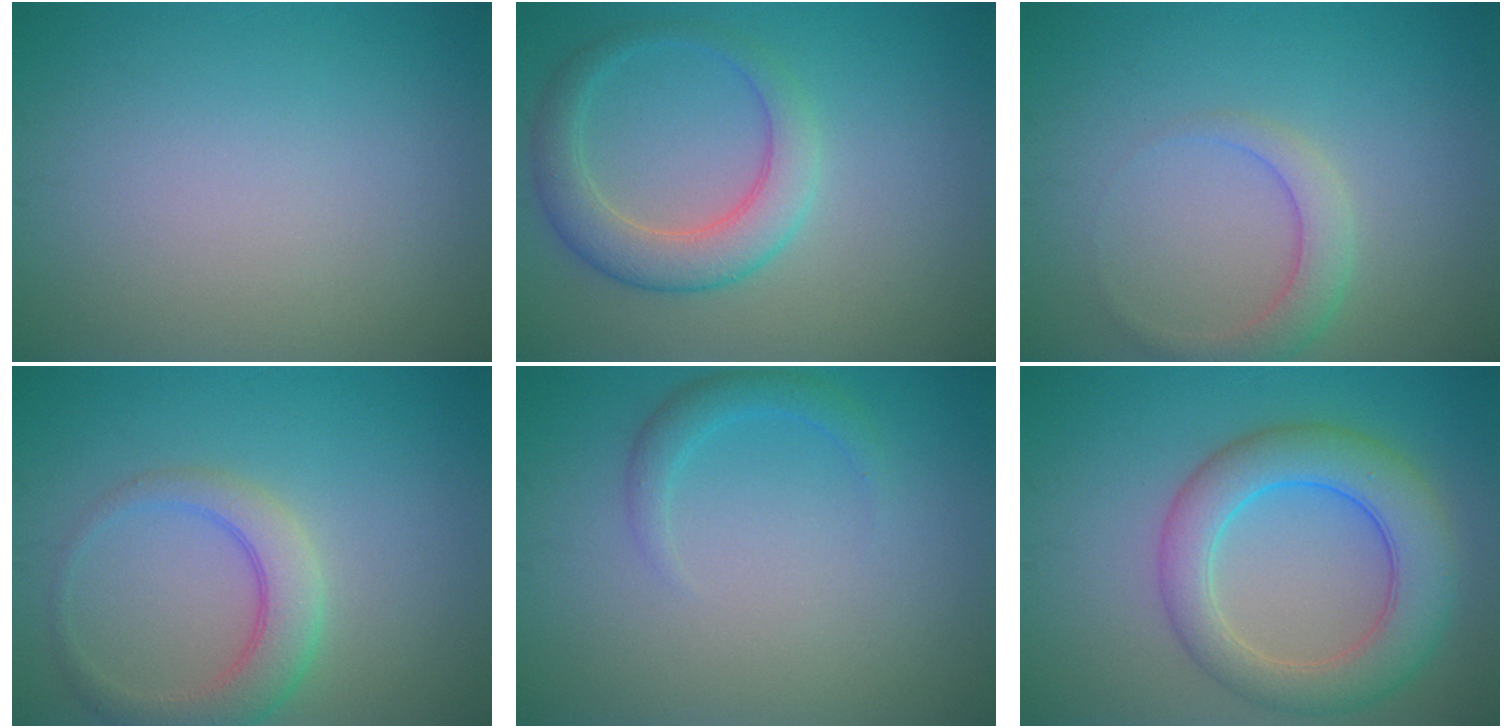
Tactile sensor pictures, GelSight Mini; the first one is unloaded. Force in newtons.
{"total": 4.3, "press": 4.3, "slide": 0.2}
{"total": 2.5, "press": 2.5, "slide": 0.1}
{"total": 4.0, "press": 4.0, "slide": 0.3}
{"total": 1.7, "press": 1.7, "slide": 0.2}
{"total": 6.7, "press": 6.7, "slide": 0.2}